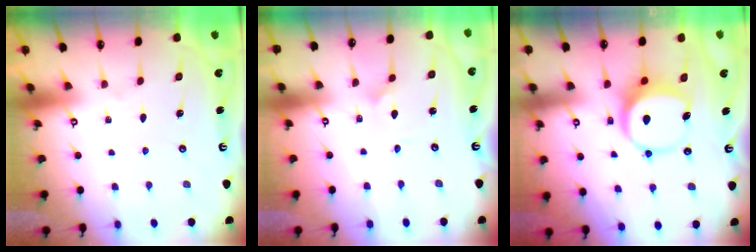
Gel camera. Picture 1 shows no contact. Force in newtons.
{"total": 0.0}
{"total": 8.0, "press": 8.0, "slide": 1.1}